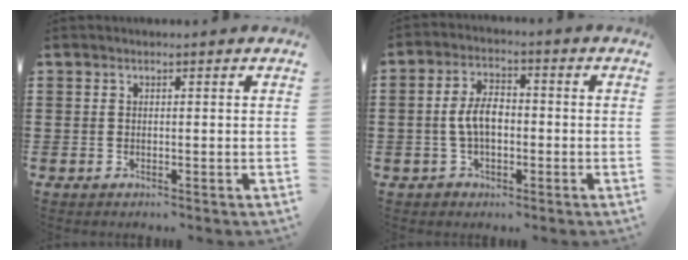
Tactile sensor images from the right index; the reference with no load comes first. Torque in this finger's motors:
{"motor_torque": [1.03, 1.10, 0.60, 0.15]}